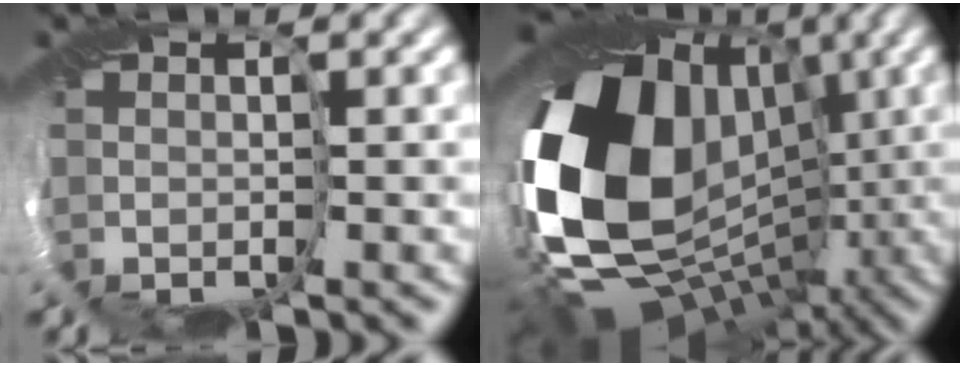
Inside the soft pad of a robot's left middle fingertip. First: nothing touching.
{"total": 16.1, "force": [-1.0, 12.4, 10.2], "torque": [-0.195, -0.007, -0.020]}